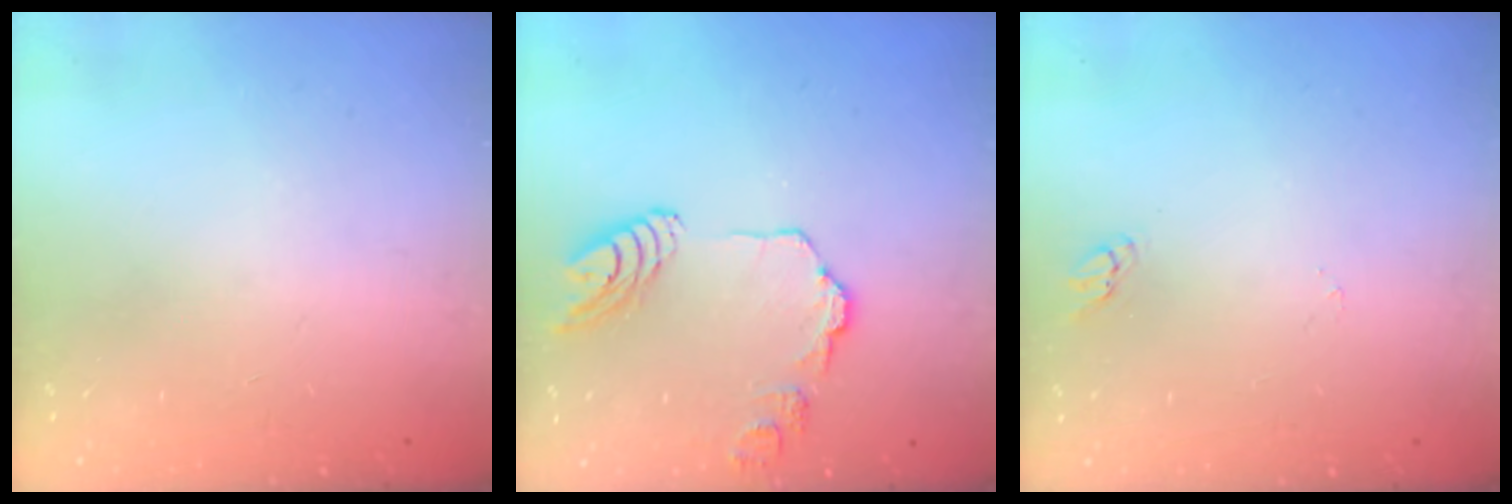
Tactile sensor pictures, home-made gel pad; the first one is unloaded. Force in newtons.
{"total": 13.1, "press": 13.0, "slide": 1.2}
{"total": 2.2, "press": 2.2, "slide": 0.2}